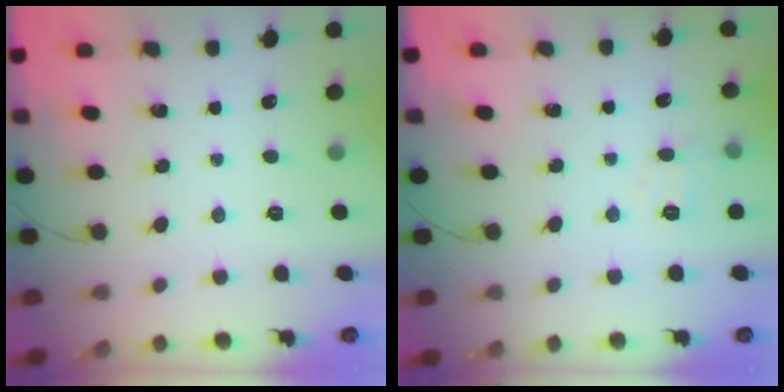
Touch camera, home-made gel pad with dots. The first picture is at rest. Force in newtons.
{"total": 8.3, "press": 8.1, "slide": 1.5}